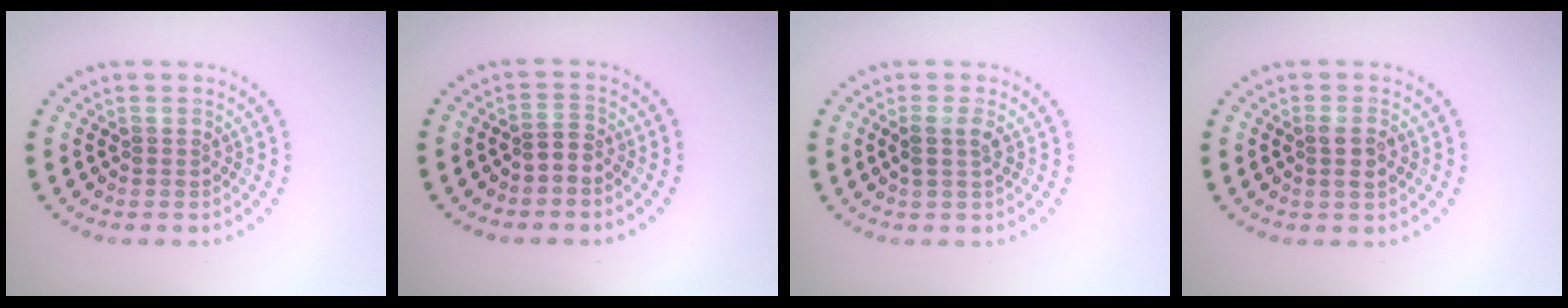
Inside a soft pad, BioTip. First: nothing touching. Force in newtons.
{"total": 1.2, "press": 0.7, "slide": 1.0}
{"total": 1.5, "press": 1.2, "slide": 0.8}
{"total": 1.7, "press": 1.7, "slide": 0.4}